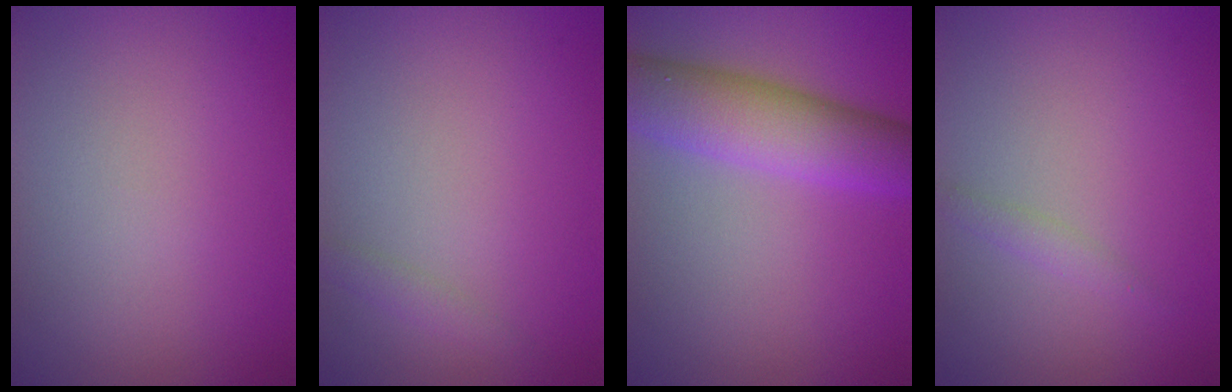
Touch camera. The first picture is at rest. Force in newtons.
{"total": 1.0, "press": 1.0, "slide": 0.0}
{"total": 7.0, "press": 7.0, "slide": 0.4}
{"total": 1.0, "press": 1.0, "slide": 0.0}